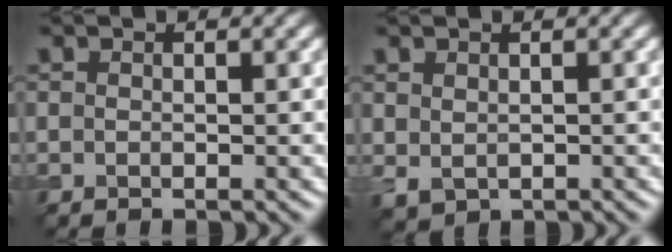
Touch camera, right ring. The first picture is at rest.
{"total": 1.0, "force": [0.4, 0.8, 0.6], "torque": [-0.015, -0.006, 0.013]}